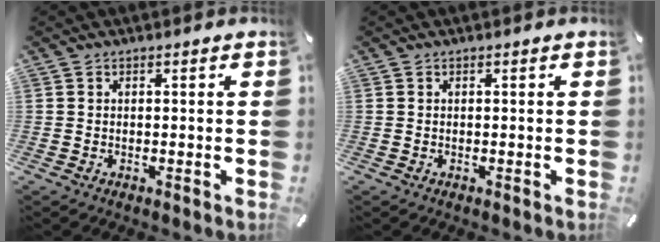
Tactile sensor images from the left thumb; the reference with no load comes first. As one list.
[{"total": 0.0}]